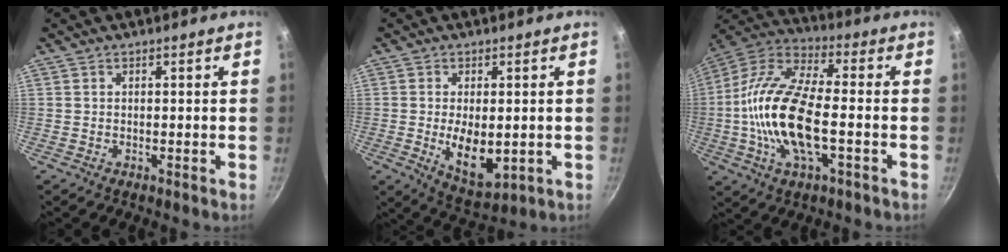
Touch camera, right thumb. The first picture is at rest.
{"total": 8.9, "force": [-0.8, 4.6, 7.5], "torque": [-0.116, -0.013, 0.004]}
{"total": 18.9, "force": [-3.1, 7.8, 16.9], "torque": [-0.325, 0.031, -0.077]}